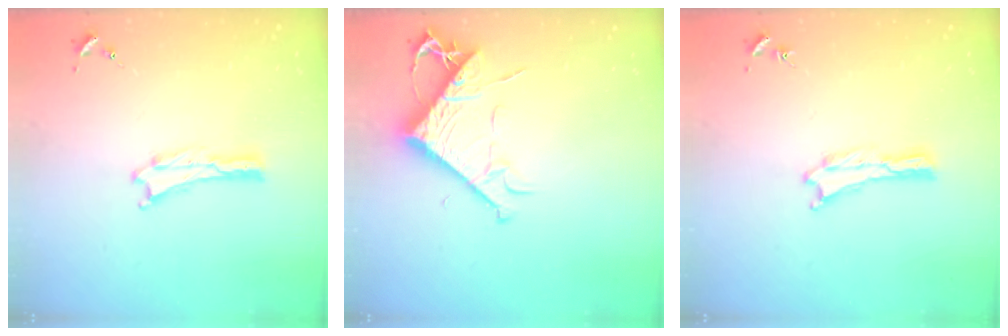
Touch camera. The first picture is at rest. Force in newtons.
{"total": 8.1, "press": 8.1, "slide": 1.1}
{"total": 0.0}